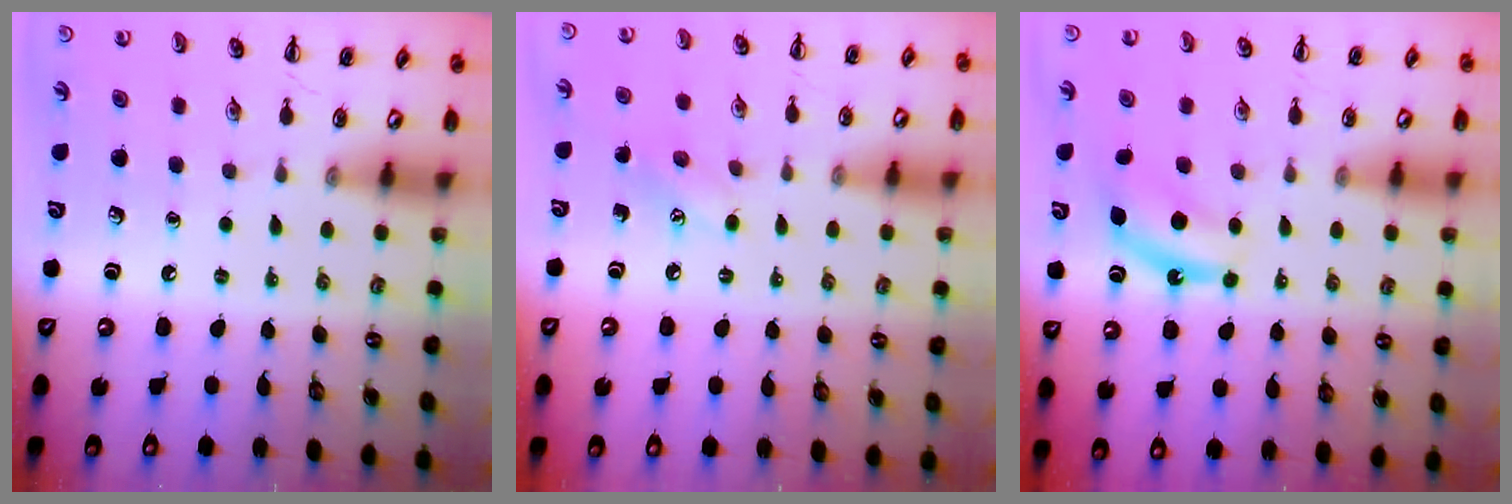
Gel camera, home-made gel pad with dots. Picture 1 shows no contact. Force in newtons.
{"total": 5.6, "press": 5.4, "slide": 1.4}
{"total": 6.9, "press": 6.7, "slide": 1.3}